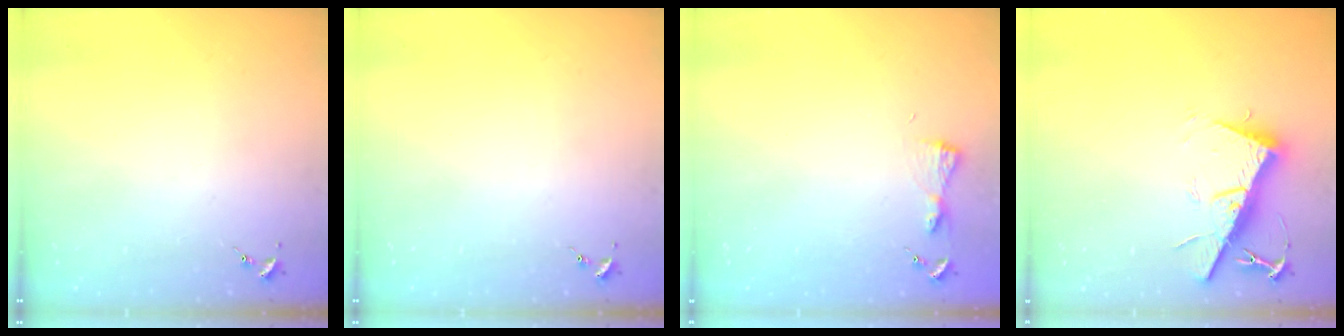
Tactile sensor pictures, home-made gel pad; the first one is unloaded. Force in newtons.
{"total": 0.0}
{"total": 3.9, "press": 3.9, "slide": 0.4}
{"total": 14.3, "press": 14.3, "slide": 0.4}